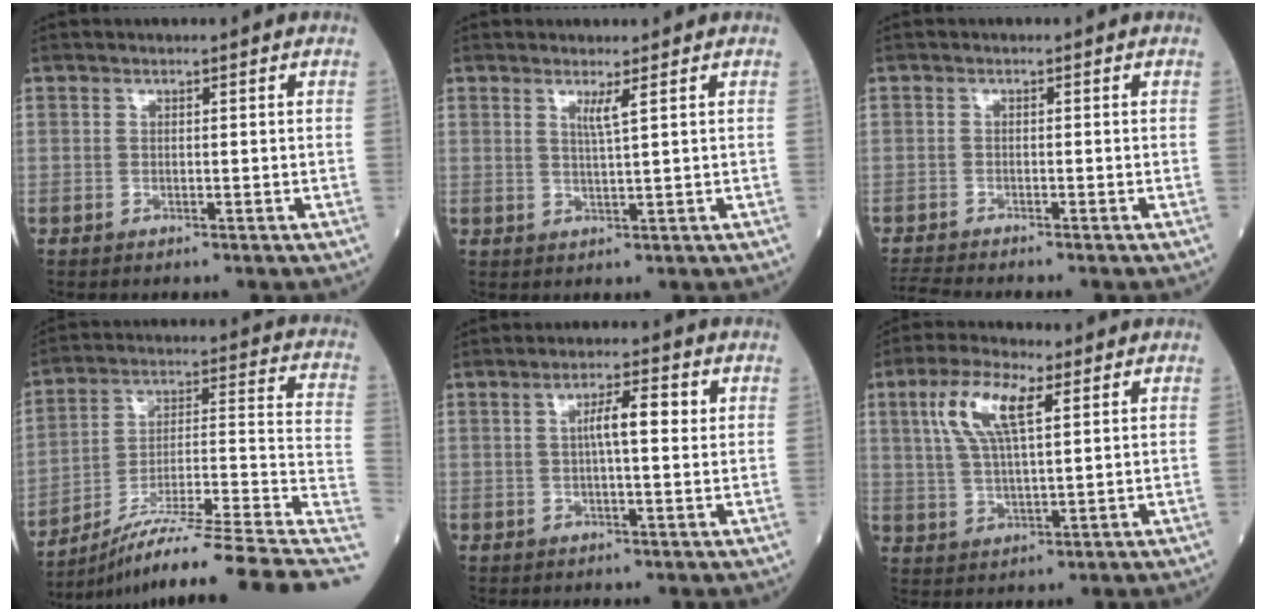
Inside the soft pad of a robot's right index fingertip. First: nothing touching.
{"total": 2.0, "force": [1.1, -0.6, 1.6], "torque": [-0.033, -0.010, 0.022]}
{"total": 2.7, "force": [-2.5, -1.0, -0.1], "torque": [-0.010, -0.020, -0.052]}
{"total": 23.5, "force": [-17.7, -0.1, 15.5], "torque": [-0.179, 0.014, -0.284]}
{"total": 5.1, "force": [1.1, 0.8, 4.9], "torque": [-0.085, 0.014, 0.017]}
{"total": 9.0, "force": [3.6, 2.3, 8.0], "torque": [-0.169, 0.014, 0.071]}